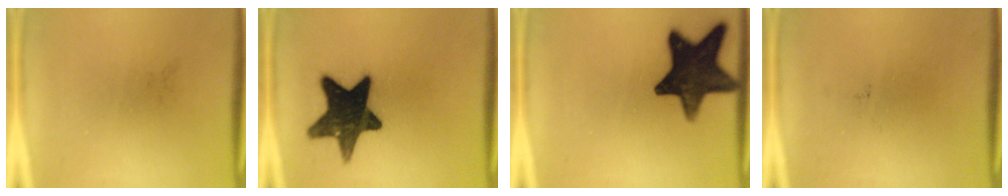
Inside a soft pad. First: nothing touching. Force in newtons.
{"total": 15.2}
{"total": 15.3}
{"total": 0.0}